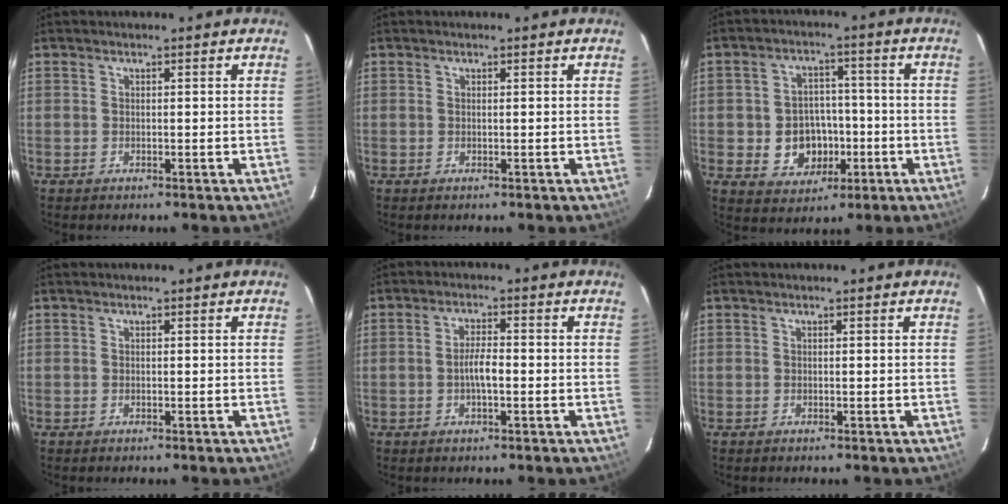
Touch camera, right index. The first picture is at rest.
{"total": 0.0}
{"total": 9.0, "force": [-2.3, 7.7, 4.0], "torque": [-0.097, 0.016, -0.018]}
{"total": 0.0}
{"total": 3.6, "force": [-0.9, 0.9, 3.4], "torque": [-0.064, 0.004, -0.015]}
{"total": 0.0}